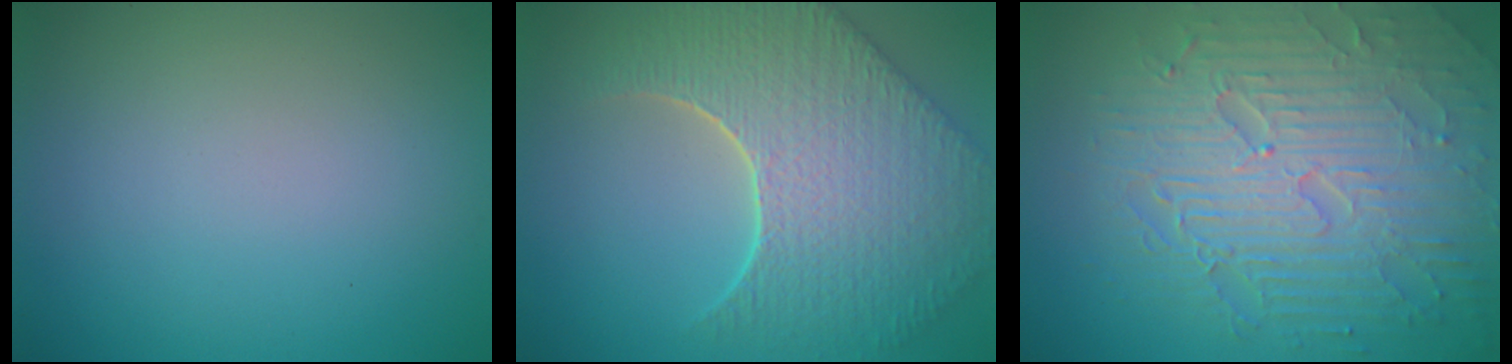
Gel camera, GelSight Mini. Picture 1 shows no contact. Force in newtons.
{"total": 9.5, "press": 6.8, "slide": 6.7}
{"total": 8.9, "press": 6.3, "slide": 6.3}